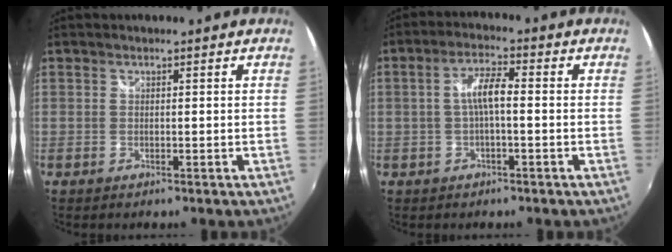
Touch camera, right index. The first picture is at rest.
{"total": 4.8, "force": [-0.6, 1.0, 4.7], "torque": [-0.091, 0.012, -0.009]}